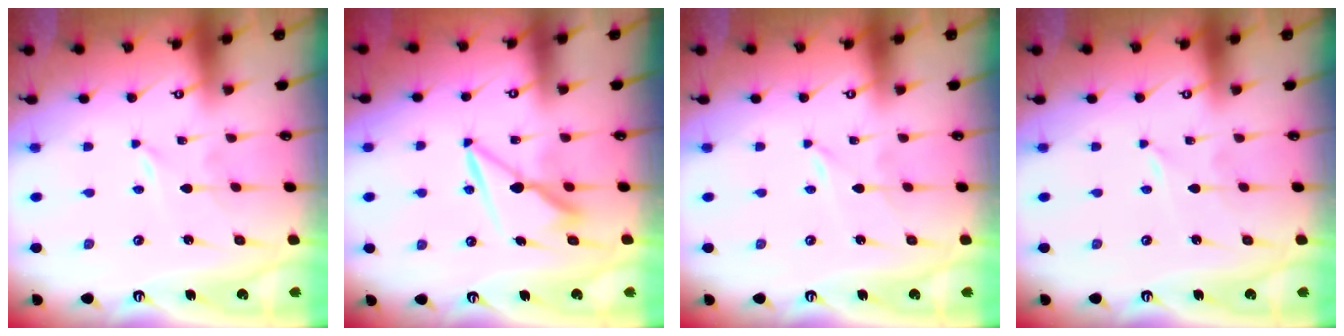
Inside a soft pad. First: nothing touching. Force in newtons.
{"total": 8.7, "press": 8.7, "slide": 0.5}
{"total": 0.0}
{"total": 0.0}